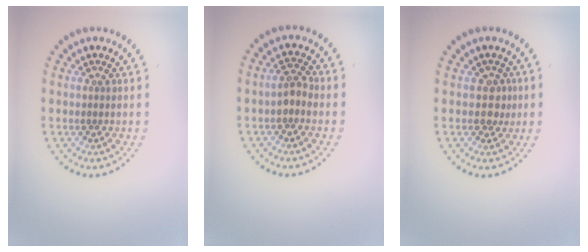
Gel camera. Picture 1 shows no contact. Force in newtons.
{"total": 1.9, "press": 1.7, "slide": 0.7}
{"total": 1.4, "press": 1.3, "slide": 0.5}